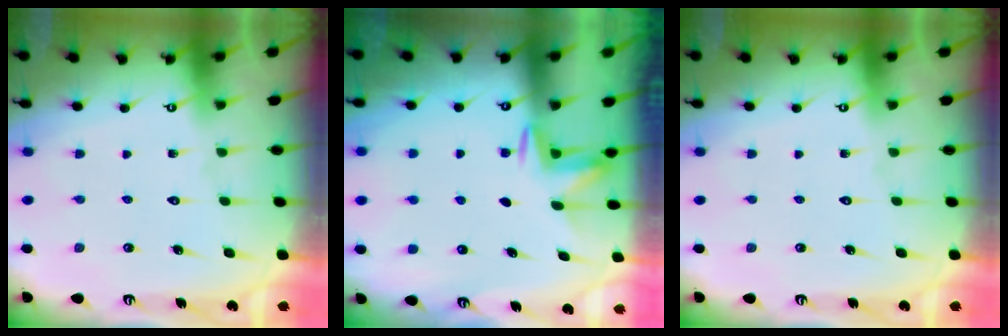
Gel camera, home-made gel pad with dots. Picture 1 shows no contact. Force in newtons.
{"total": 2.7, "press": 2.7, "slide": 0.4}
{"total": 0.0}